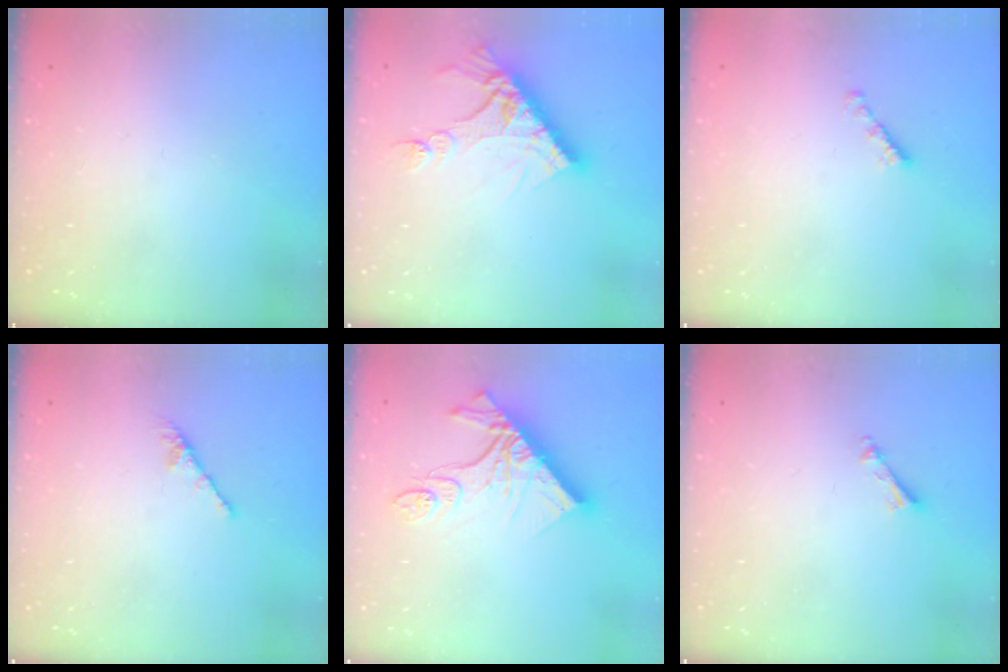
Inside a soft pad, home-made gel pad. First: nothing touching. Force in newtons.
{"total": 11.6, "press": 11.5, "slide": 1.1}
{"total": 2.2, "press": 2.1, "slide": 0.7}
{"total": 0.0}
{"total": 15.3, "press": 15.3, "slide": 1.3}
{"total": 3.2, "press": 3.2, "slide": 0.3}